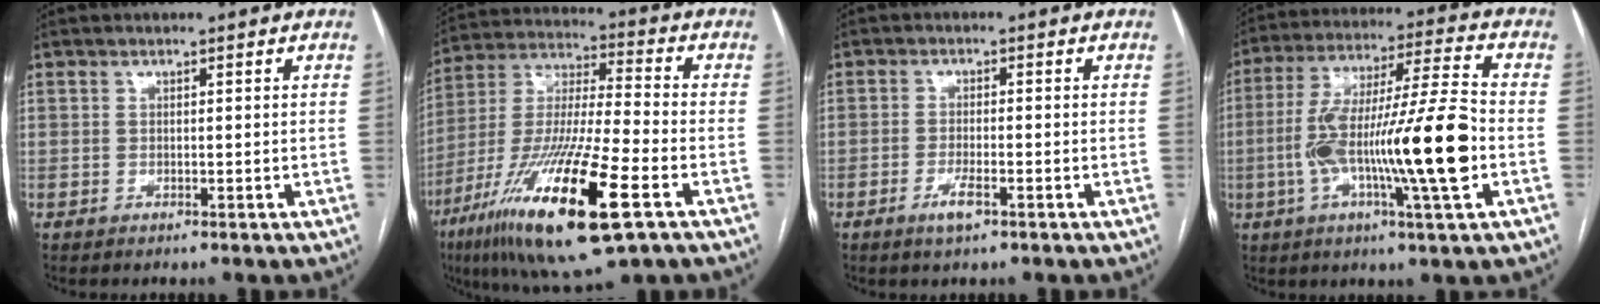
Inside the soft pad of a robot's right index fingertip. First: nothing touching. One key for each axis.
{"total": 22.8, "fx": -10.5, "fy": 2.8, "fz": 20.1, "tx": -0.403, "ty": -0.043, "tz": -0.184}
{"total": 3.2, "fx": -1.8, "fy": 0.6, "fz": 2.6, "tx": -0.053, "ty": -0.003, "tz": -0.032}
{"total": 18.5, "fx": -3.9, "fy": 0.4, "fz": 18.0, "tx": -0.328, "ty": 0.000, "tz": -0.070}